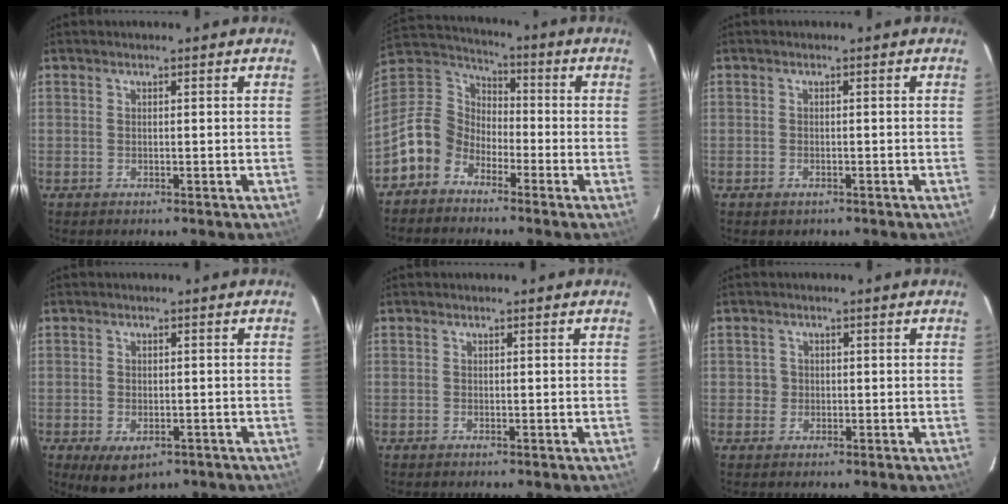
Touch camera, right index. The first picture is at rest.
{"total": 10.3, "force": [-6.5, 7.4, 3.2], "torque": [-0.083, 0.033, -0.142]}
{"total": 1.4, "force": [-0.9, 1.1, 0.4], "torque": [-0.009, 0.000, -0.011]}
{"total": 6.3, "force": [-3.2, 3.7, 3.9], "torque": [-0.074, -0.022, -0.042]}
{"total": 0.0}
{"total": 2.0, "force": [-0.2, 2.0, 0.0], "torque": [0.002, 0.005, -0.003]}